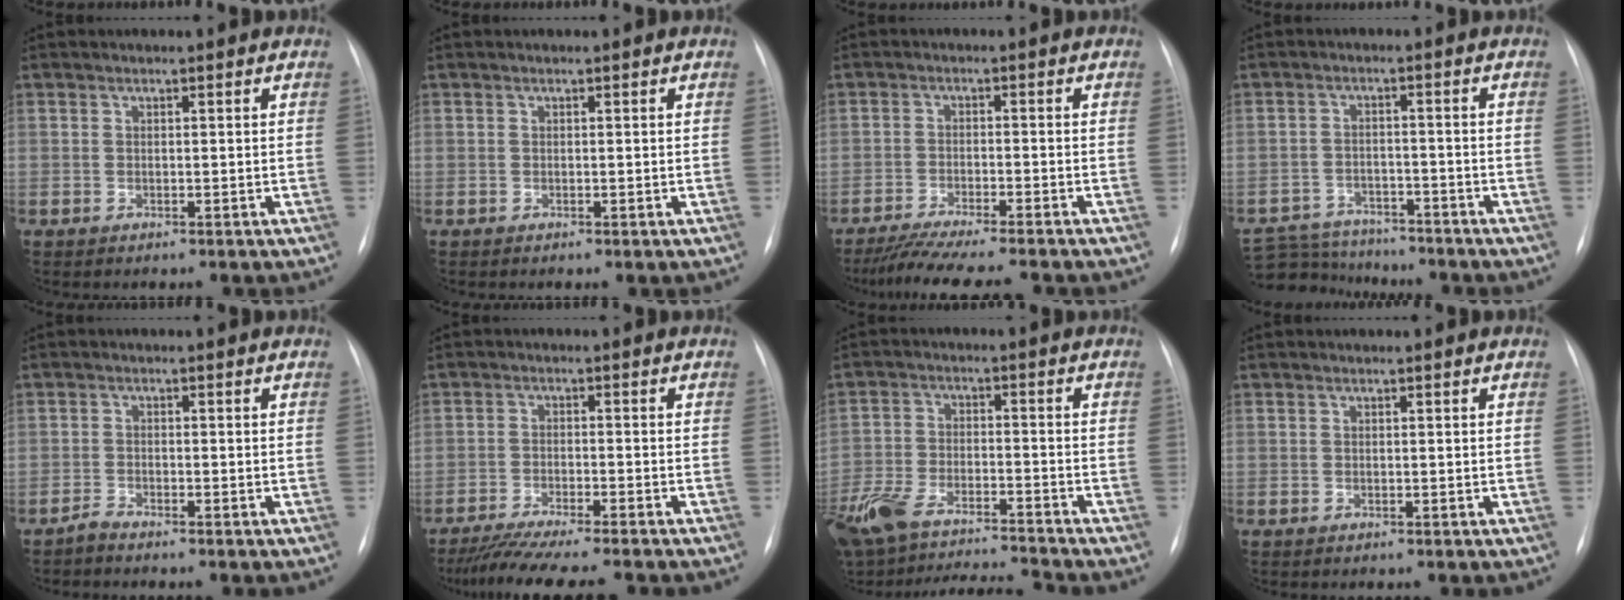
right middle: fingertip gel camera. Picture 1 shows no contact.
{"total": 0.0}
{"total": 10.6, "force": [-9.3, -0.3, 5.1], "torque": [-0.067, -0.024, -0.144]}
{"total": 9.3, "force": [-8.9, 2.5, 1.2], "torque": [-0.022, 0.005, -0.139]}
{"total": 1.3, "force": [-1.3, -0.1, 0.2], "torque": [-0.009, -0.002, -0.026]}
{"total": 11.2, "force": [-9.8, -0.2, 5.4], "torque": [-0.071, -0.025, -0.151]}
{"total": 14.7, "force": [-13.1, 1.6, 6.4], "torque": [-0.136, 0.008, -0.227]}
{"total": 0.0}